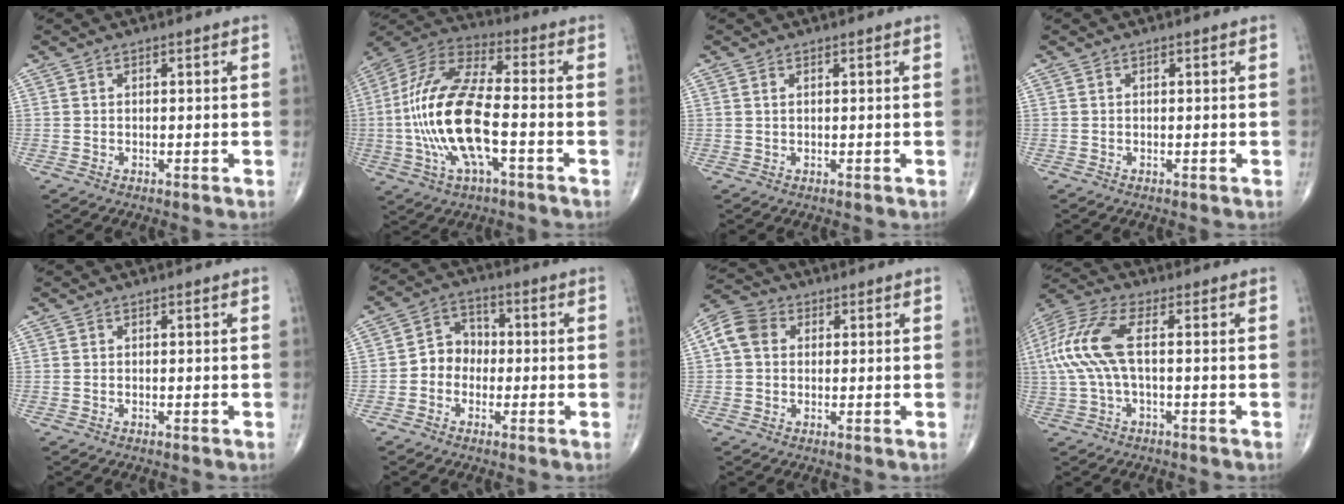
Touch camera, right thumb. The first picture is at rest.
{"total": 19.6, "force": [-3.3, 7.5, 17.8], "torque": [-0.378, 0.031, -0.061]}
{"total": 0.5, "force": [0.3, 0.2, 0.4], "torque": [-0.010, 0.004, 0.007]}
{"total": 0.0}
{"total": 0.0}
{"total": 6.0, "force": [-1.2, 5.1, 2.9], "torque": [-0.020, 0.028, -0.036]}
{"total": 6.4, "force": [1.2, 5.1, 3.7], "torque": [-0.067, 0.016, 0.014]}
{"total": 11.7, "force": [0.5, 4.5, 10.7], "torque": [-0.267, 0.028, 0.007]}